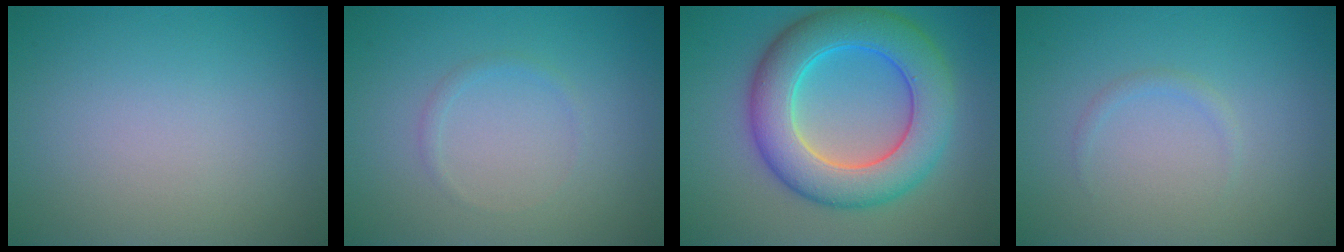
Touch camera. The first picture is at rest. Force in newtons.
{"total": 0.7, "press": 0.7, "slide": 0.0}
{"total": 9.0, "press": 9.0, "slide": 0.1}
{"total": 0.7, "press": 0.7, "slide": 0.1}